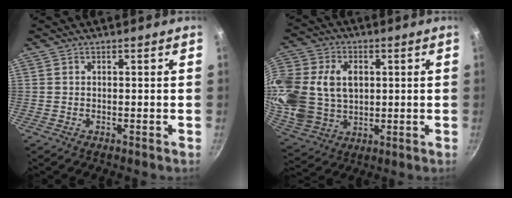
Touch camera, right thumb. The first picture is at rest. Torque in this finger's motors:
{"motor_torque": [2.43, 2.57, 1.32, 0.44, 0.24]}